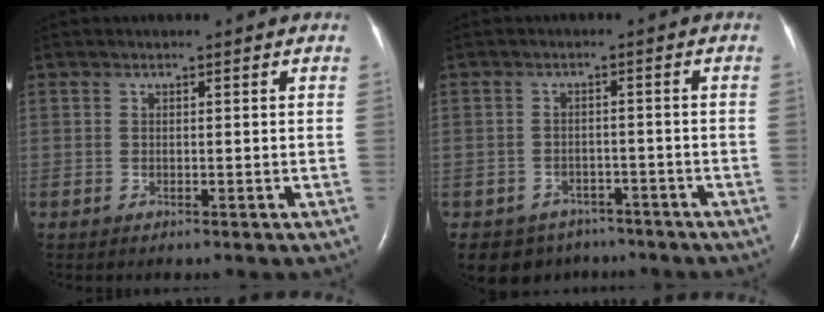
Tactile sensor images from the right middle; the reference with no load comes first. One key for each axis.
{"total": 6.3, "fx": -4.8, "fy": 4.0, "fz": 0.2, "tx": -0.001, "ty": 0.012, "tz": -0.066}